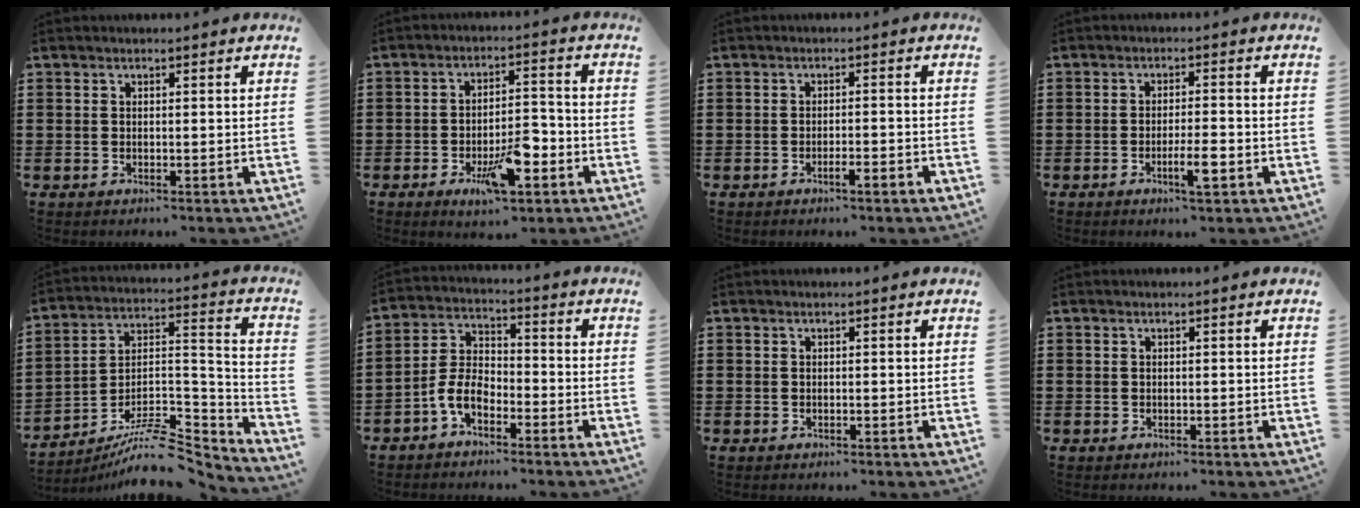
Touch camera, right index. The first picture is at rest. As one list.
[{"total": 8.7, "force": [-3.8, 3.3, 7.1], "torque": [-0.129, 0.003, -0.063]}, {"total": 2.1, "force": [-1.4, 0.0, 1.5], "torque": [-0.026, 0.000, -0.025]}, {"total": 4.5, "force": [-2.1, 0.4, 4.0], "torque": [-0.074, -0.010, -0.036]}, {"total": 9.1, "force": [-7.3, 3.0, 4.6], "torque": [-0.077, 0.016, -0.141]}, {"total": 6.0, "force": [-3.3, 3.1, 3.9], "torque": [-0.104, 0.004, -0.072]}, {"total": 0.0}, {"total": 0.0}]